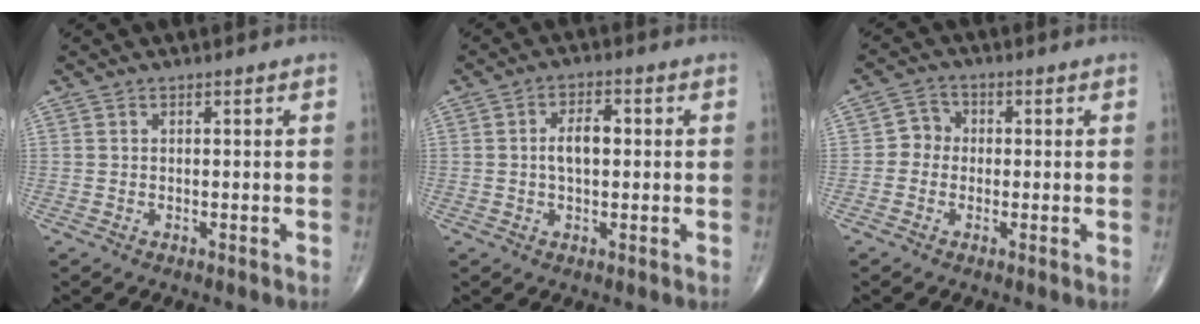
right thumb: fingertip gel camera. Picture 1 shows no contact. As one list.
[{"total": 5.1, "force": [0.3, 2.7, 4.3], "torque": [-0.076, 0.010, 0.001]}, {"total": 3.6, "force": [-0.5, 3.3, 1.3], "torque": [0.000, 0.010, -0.021]}]